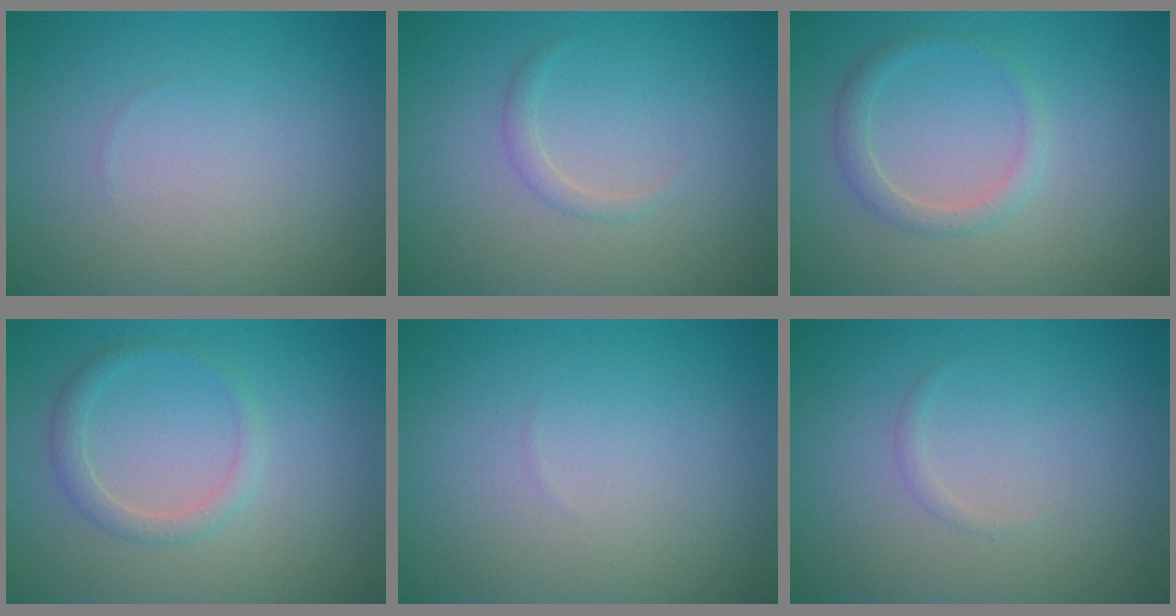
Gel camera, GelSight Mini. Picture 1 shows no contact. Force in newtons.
{"total": 0.9, "press": 0.9, "slide": 0.0}
{"total": 1.8, "press": 1.8, "slide": 0.1}
{"total": 1.8, "press": 1.8, "slide": 0.1}
{"total": 0.0}
{"total": 0.5, "press": 0.5, "slide": 0.0}